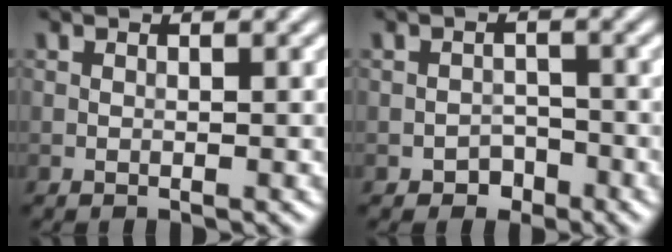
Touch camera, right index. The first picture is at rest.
{"total": 1.9, "force": [-1.2, 1.3, 0.5], "torque": [0.001, 0.004, -0.023]}